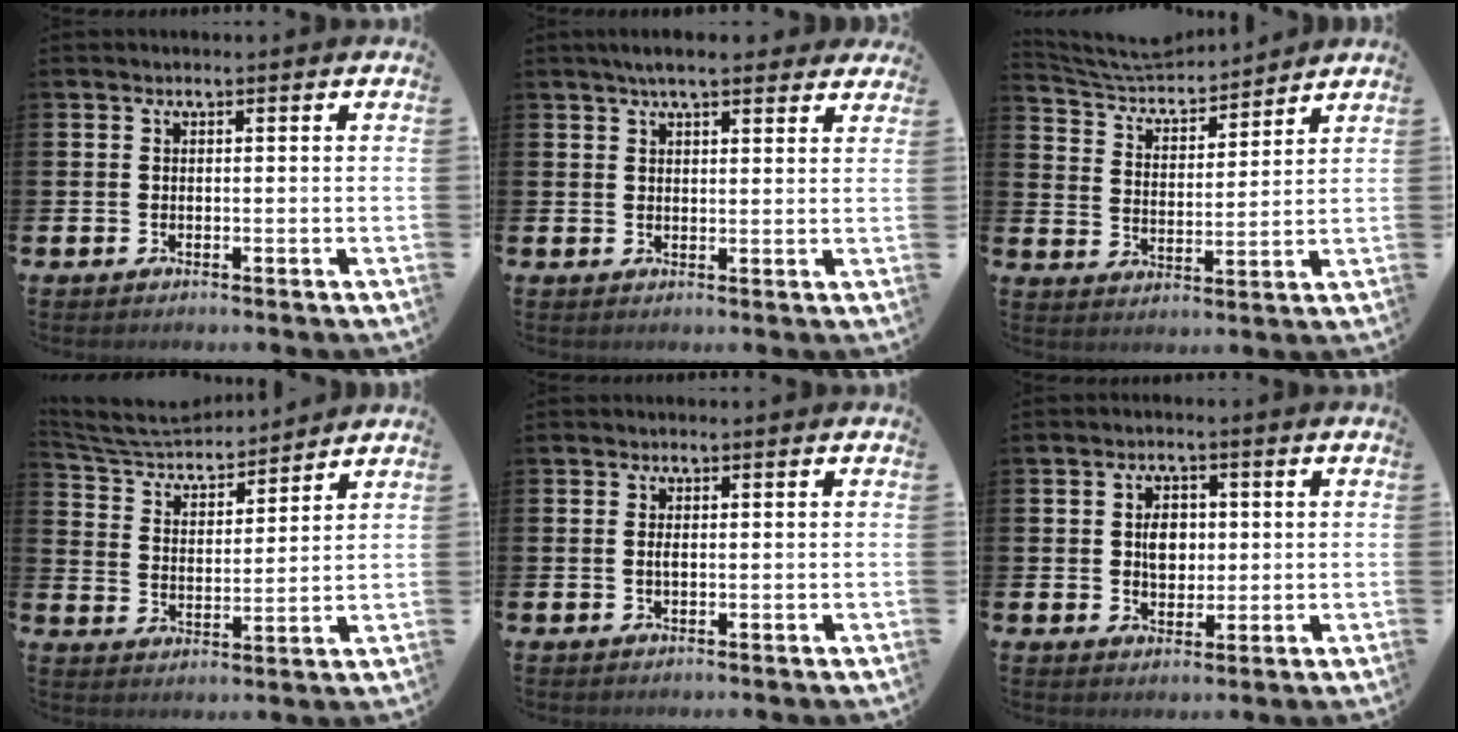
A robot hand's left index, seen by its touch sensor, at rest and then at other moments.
{"total": 4.4, "force": [3.9, 1.0, 1.9], "torque": [-0.043, -0.009, 0.070]}
{"total": 5.9, "force": [5.7, 1.3, 0.9], "torque": [-0.046, -0.045, 0.095]}
{"total": 6.2, "force": [6.0, 1.4, 0.9], "torque": [-0.047, -0.045, 0.101]}
{"total": 0.7, "force": [0.0, 0.2, 0.7], "torque": [-0.008, -0.002, -0.001]}
{"total": 3.9, "force": [0.6, 2.8, 2.6], "torque": [-0.035, 0.003, 0.003]}